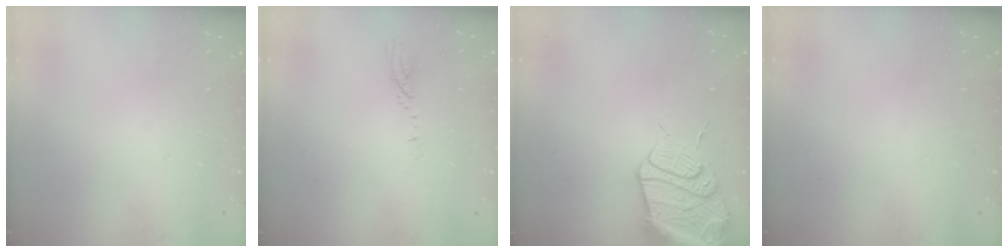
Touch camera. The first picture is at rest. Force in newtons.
{"total": 3.0, "press": 3.0, "slide": 0.1}
{"total": 17.2, "press": 17.1, "slide": 1.7}
{"total": 0.0}